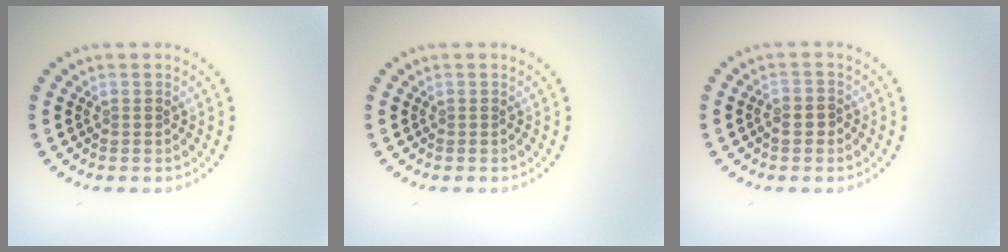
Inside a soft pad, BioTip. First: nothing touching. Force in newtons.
{"total": 0.0}
{"total": 1.1, "press": 1.0, "slide": 0.6}